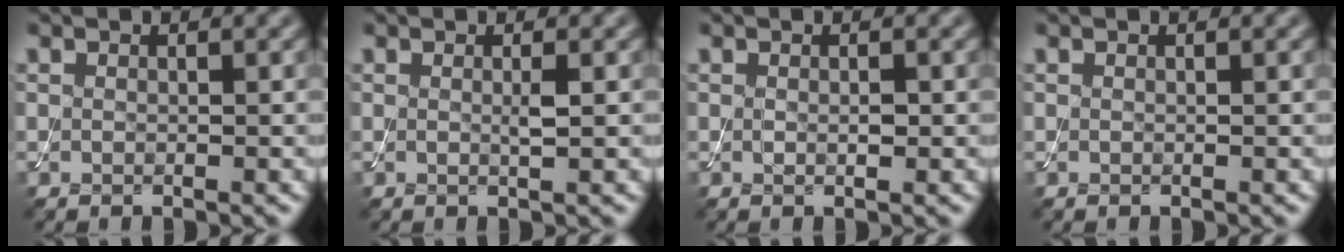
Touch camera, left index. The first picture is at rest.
{"total": 0.8, "force": [0.1, 0.0, 0.8], "torque": [-0.016, 0.000, -0.001]}
{"total": 0.8, "force": [0.0, 0.3, 0.7], "torque": [-0.014, -0.002, 0.000]}
{"total": 0.0}